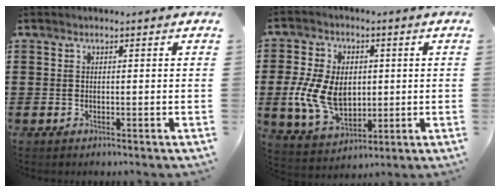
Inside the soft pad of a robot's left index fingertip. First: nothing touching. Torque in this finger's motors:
{"motor_torque": [1.08, 1.05, 0.50, 0.18]}